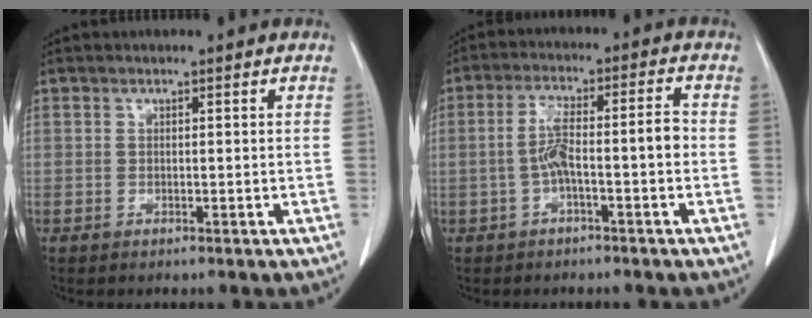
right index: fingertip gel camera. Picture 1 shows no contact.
{"total": 6.8, "force": [-1.3, 1.0, 6.6], "torque": [-0.124, 0.028, -0.023]}